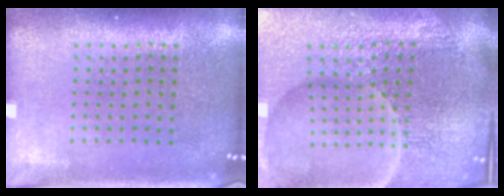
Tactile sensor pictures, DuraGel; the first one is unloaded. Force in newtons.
{"total": 6.3, "press": 5.7, "slide": 2.7}